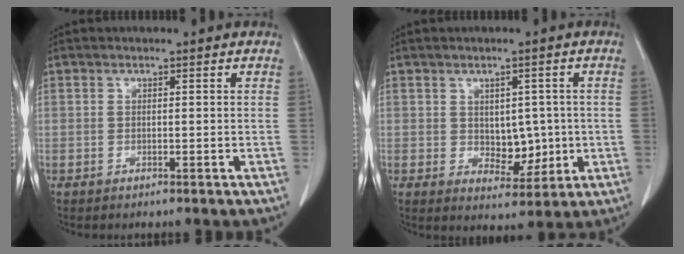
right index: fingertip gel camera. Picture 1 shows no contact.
{"total": 5.6, "force": [0.0, 3.6, 4.3], "torque": [-0.051, 0.003, 0.016]}